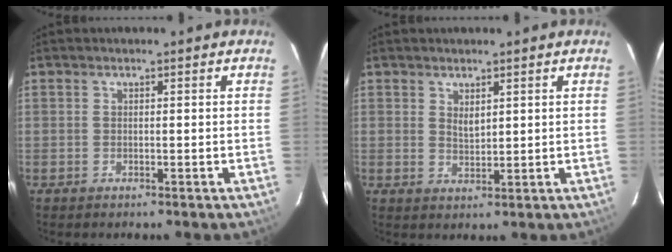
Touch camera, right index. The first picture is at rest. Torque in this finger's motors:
{"motor_torque": [-0.13, 0.05, -0.03, 0.02]}